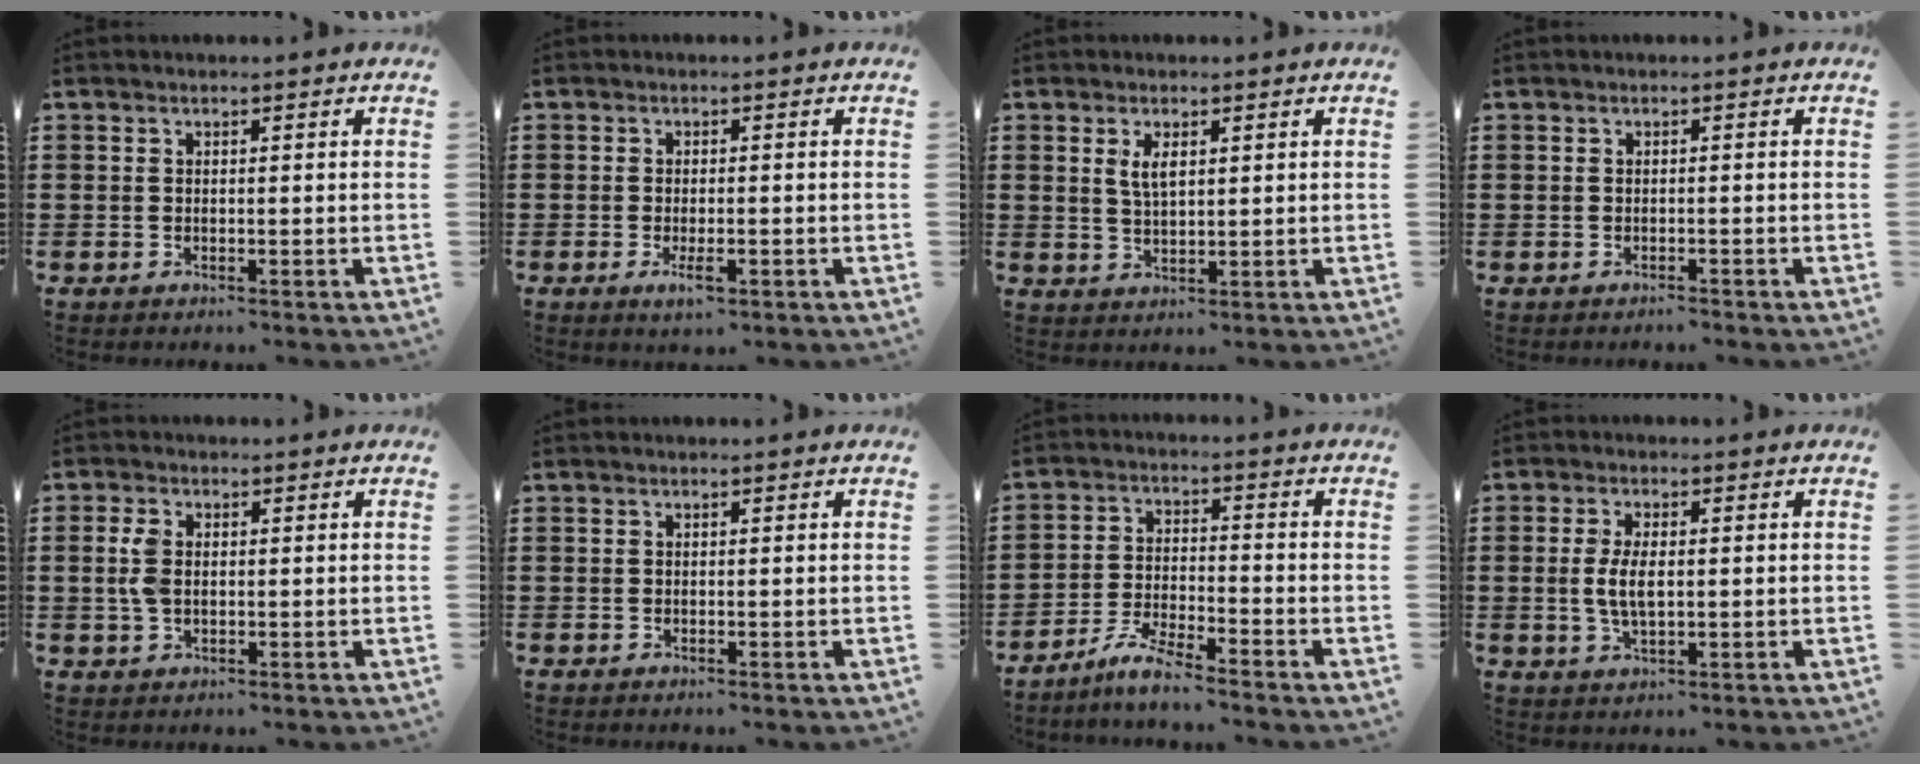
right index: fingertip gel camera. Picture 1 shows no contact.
{"total": 2.5, "force": [-1.1, 0.7, 2.1], "torque": [-0.051, -0.007, -0.024]}
{"total": 3.0, "force": [1.2, 1.1, 2.5], "torque": [-0.053, 0.004, 0.019]}
{"total": 0.7, "force": [-0.7, 0.1, -0.2], "torque": [0.002, 0.002, -0.016]}
{"total": 3.7, "force": [0.4, 2.2, 2.9], "torque": [-0.069, 0.006, 0.003]}
{"total": 0.0}
{"total": 5.1, "force": [-4.7, -0.1, 1.9], "torque": [-0.047, -0.007, -0.092]}
{"total": 4.8, "force": [0.1, 2.0, 4.4], "torque": [-0.099, -0.001, -0.005]}